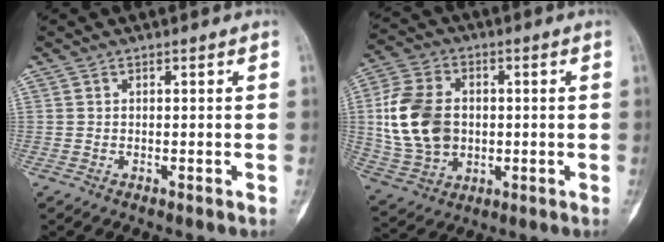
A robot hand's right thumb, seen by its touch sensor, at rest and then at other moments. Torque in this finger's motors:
{"motor_torque": [0.31, 1.75, 1.44, -0.03, 0.13]}